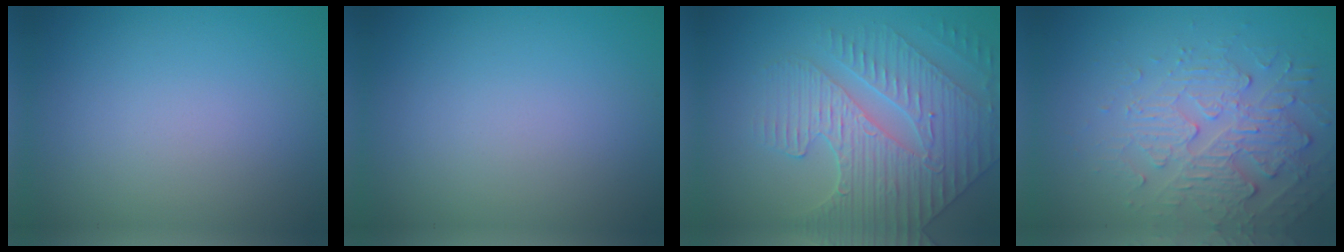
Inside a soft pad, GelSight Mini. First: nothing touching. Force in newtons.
{"total": 0.0}
{"total": 5.0, "press": 4.8, "slide": 1.2}
{"total": 3.9, "press": 3.5, "slide": 1.8}